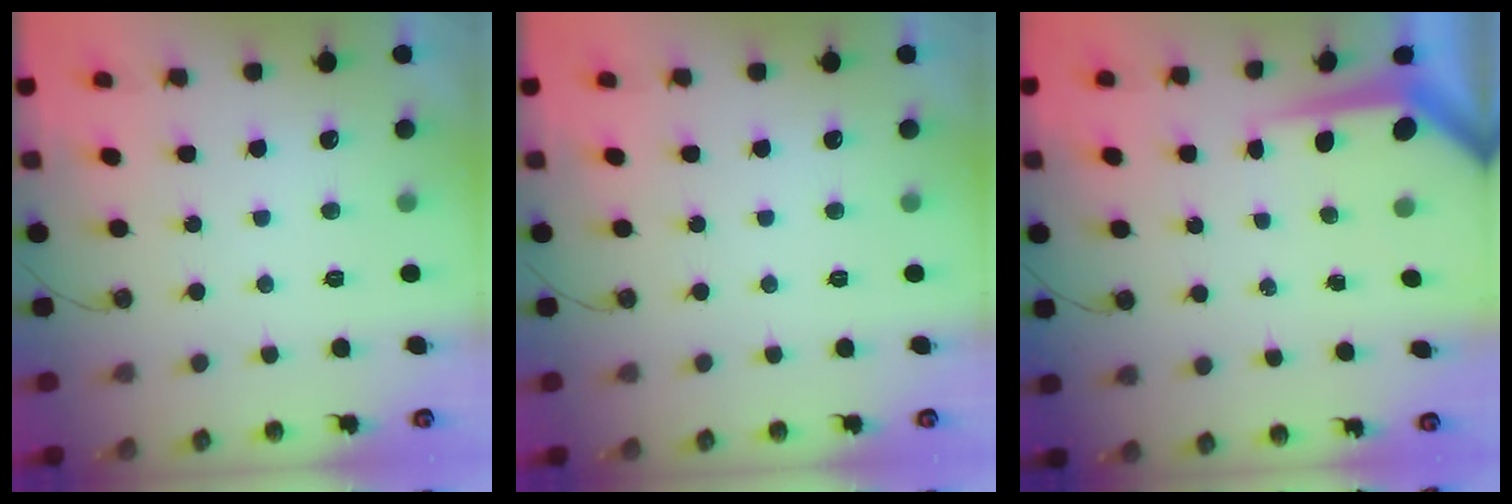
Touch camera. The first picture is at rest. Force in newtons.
{"total": 0.0}
{"total": 6.2, "press": 6.2, "slide": 0.6}